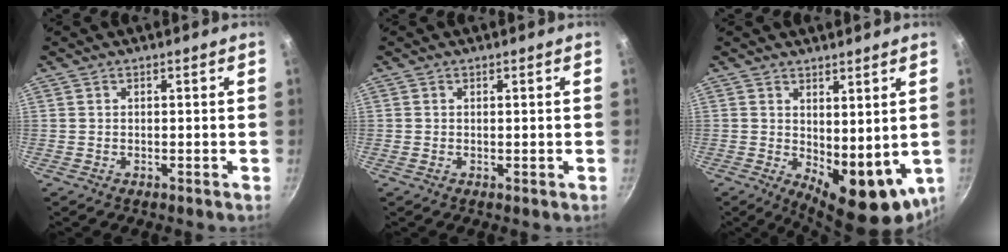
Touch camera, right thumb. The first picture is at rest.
{"total": 0.0}
{"total": 11.6, "force": [1.1, 5.5, 10.1], "torque": [-0.115, -0.030, 0.031]}